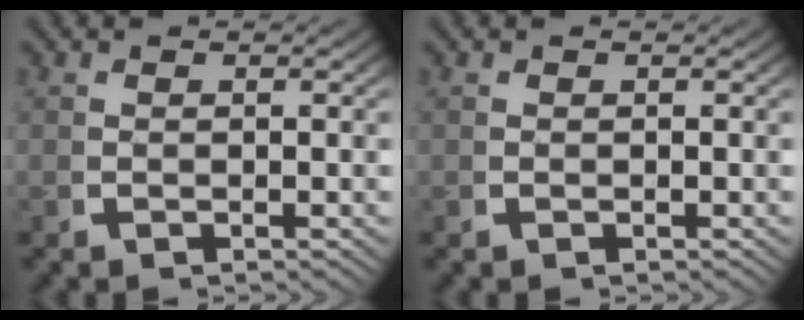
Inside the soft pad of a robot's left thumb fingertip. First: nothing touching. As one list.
[{"total": 0.0}]